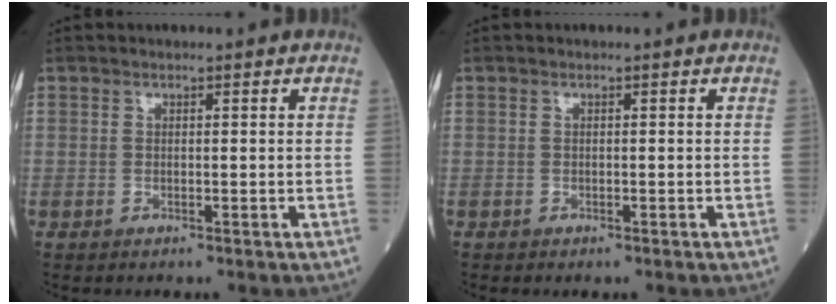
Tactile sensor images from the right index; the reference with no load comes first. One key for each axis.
{"total": 0.0}